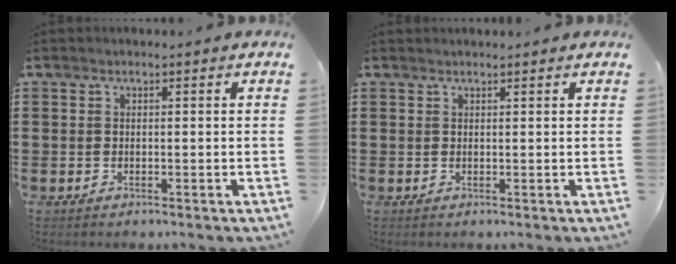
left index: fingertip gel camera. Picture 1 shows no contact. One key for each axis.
{"total": 0.6, "fx": 0.6, "fy": 0.0, "fz": 0.0, "tx": -0.003, "ty": 0.000, "tz": 0.012}